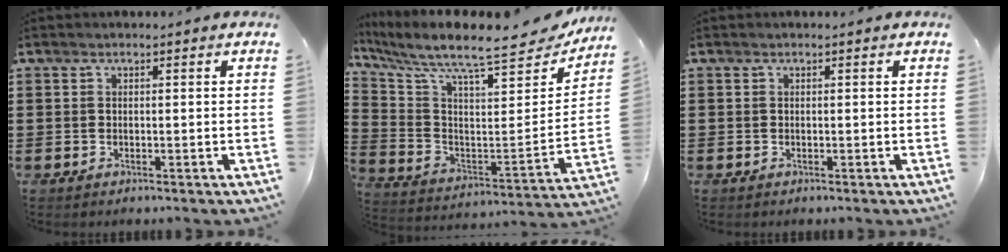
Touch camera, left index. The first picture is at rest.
{"total": 8.4, "force": [7.4, 0.8, 4.0], "torque": [-0.099, -0.075, 0.116]}
{"total": 0.0}